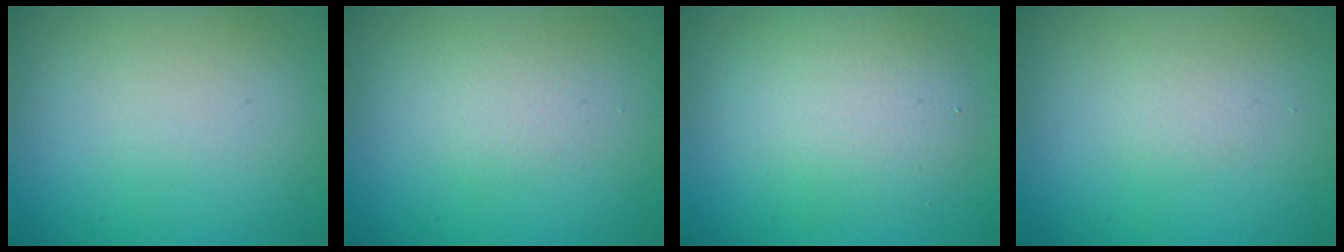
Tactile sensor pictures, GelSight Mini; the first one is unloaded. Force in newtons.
{"total": 1.3, "press": 1.3, "slide": 0.1}
{"total": 4.6, "press": 4.6, "slide": 0.1}
{"total": 0.7, "press": 0.7, "slide": 0.0}